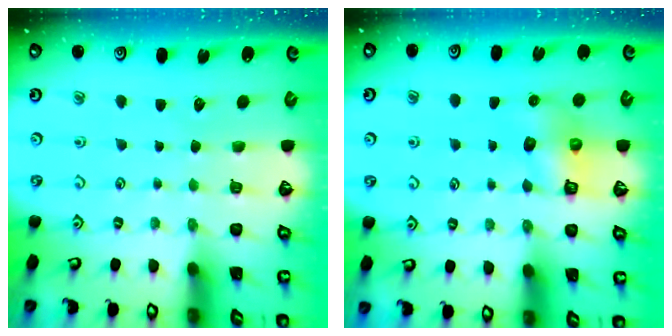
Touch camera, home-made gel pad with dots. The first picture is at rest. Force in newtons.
{"total": 7.1, "press": 7.0, "slide": 0.3}